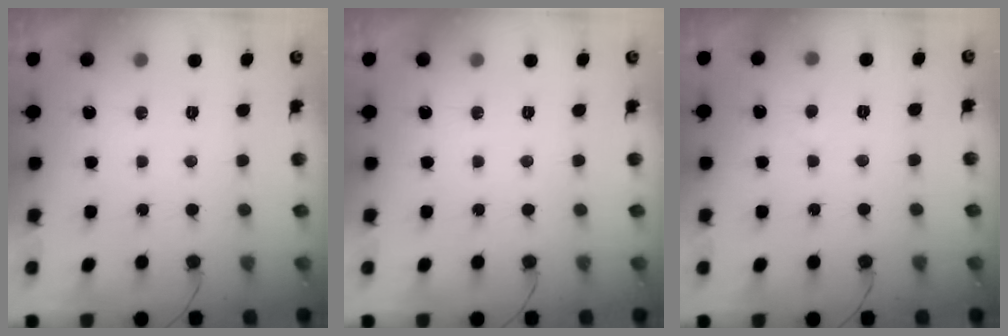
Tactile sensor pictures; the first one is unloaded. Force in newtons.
{"total": 0.0}
{"total": 2.0, "press": 2.0, "slide": 0.2}